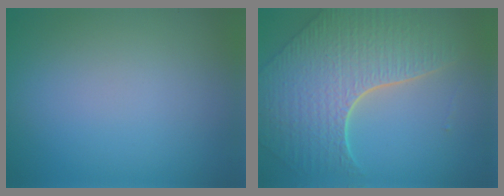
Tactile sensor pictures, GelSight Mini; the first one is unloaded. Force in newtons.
{"total": 8.6, "press": 6.4, "slide": 5.8}